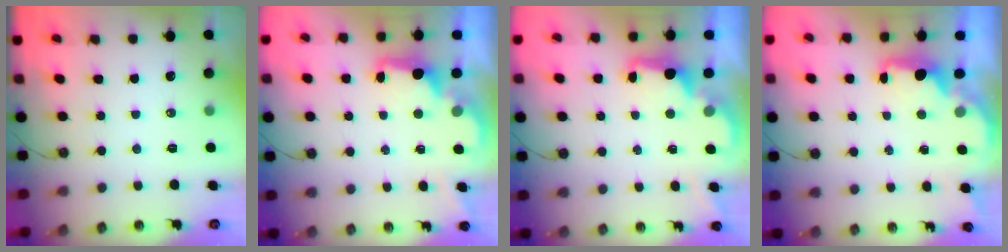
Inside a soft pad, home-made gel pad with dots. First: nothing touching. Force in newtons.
{"total": 2.6, "press": 2.5, "slide": 0.6}
{"total": 2.6, "press": 2.5, "slide": 0.8}
{"total": 2.1, "press": 2.0, "slide": 0.6}